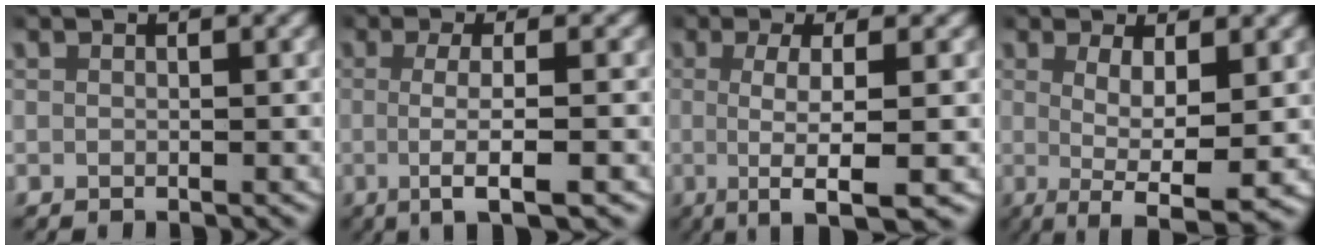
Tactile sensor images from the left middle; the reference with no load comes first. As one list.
[{"total": 4.9, "force": [-1.8, 0.3, 4.5], "torque": [-0.078, -0.010, -0.025]}, {"total": 6.8, "force": [-4.0, 0.7, 5.5], "torque": [-0.090, -0.021, -0.052]}, {"total": 6.7, "force": [-3.5, 1.7, 5.4], "torque": [-0.097, -0.036, -0.037]}]